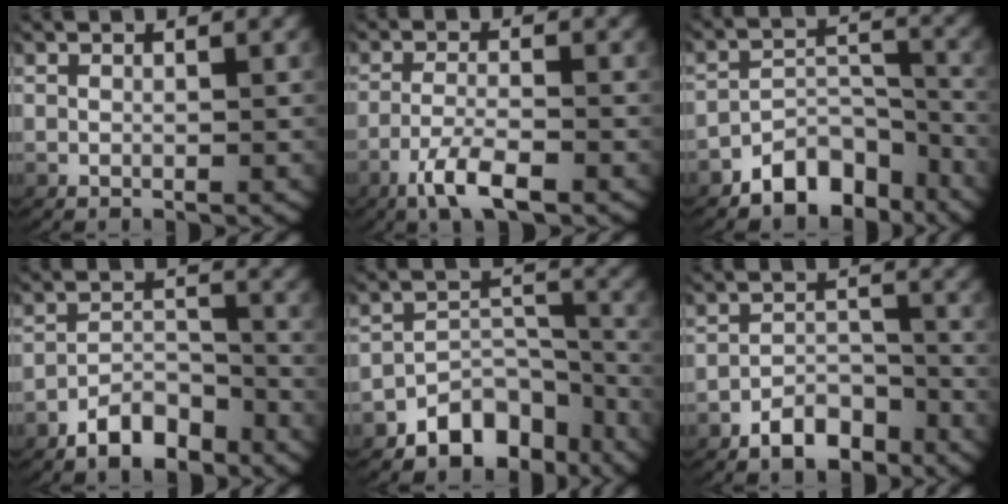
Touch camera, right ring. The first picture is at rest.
{"total": 4.4, "force": [-2.5, 1.4, 3.3], "torque": [-0.072, -0.017, -0.039]}
{"total": 5.9, "force": [-4.1, 3.2, 2.7], "torque": [-0.037, -0.012, -0.069]}
{"total": 4.5, "force": [-3.8, 1.9, 1.7], "torque": [-0.016, -0.003, -0.068]}
{"total": 6.6, "force": [-4.5, 3.8, 2.9], "torque": [-0.044, -0.015, -0.072]}
{"total": 4.1, "force": [-3.4, 1.9, 1.2], "torque": [-0.008, -0.001, -0.064]}